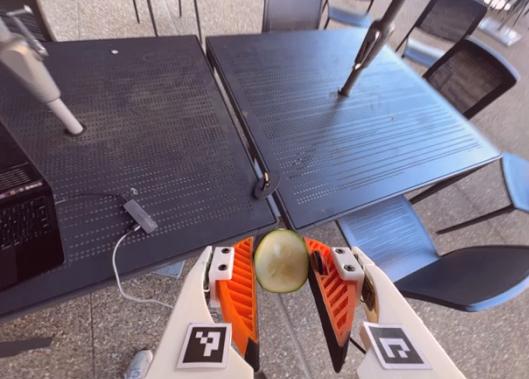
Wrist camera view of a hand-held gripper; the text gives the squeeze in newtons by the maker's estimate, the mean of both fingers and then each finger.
{"total": 7.3, "left": 6.8, "right": 7.8}